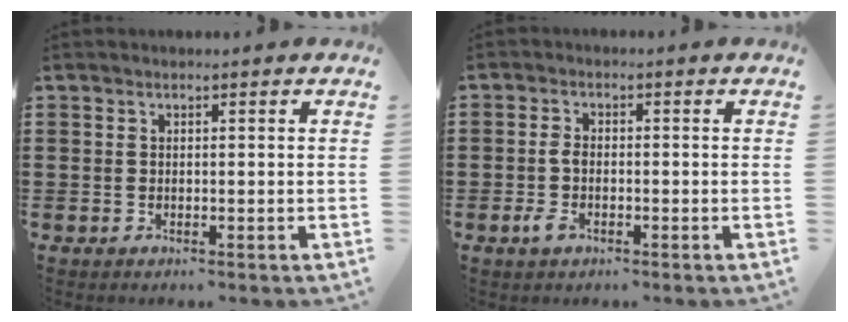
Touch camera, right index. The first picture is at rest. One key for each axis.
{"total": 2.9, "fx": -0.9, "fy": 1.5, "fz": 2.3, "tx": -0.067, "ty": -0.008, "tz": -0.023}